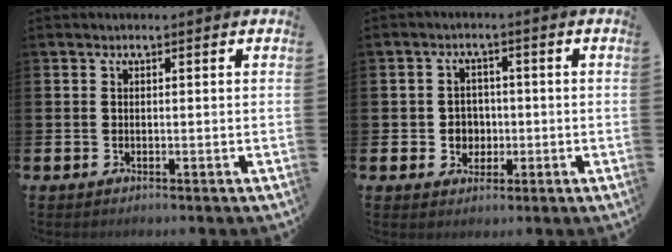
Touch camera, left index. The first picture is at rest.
{"total": 3.1, "force": [-0.4, 3.0, 0.9], "torque": [-0.012, 0.001, -0.017]}